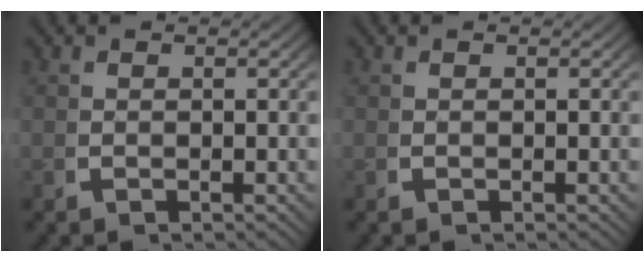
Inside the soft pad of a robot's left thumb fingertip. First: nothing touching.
{"total": 0.0}